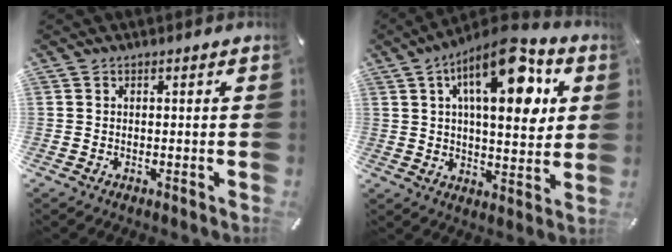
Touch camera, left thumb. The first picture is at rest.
{"total": 19.5, "force": [8.3, 8.3, 15.5], "torque": [-0.229, -0.025, 0.127]}